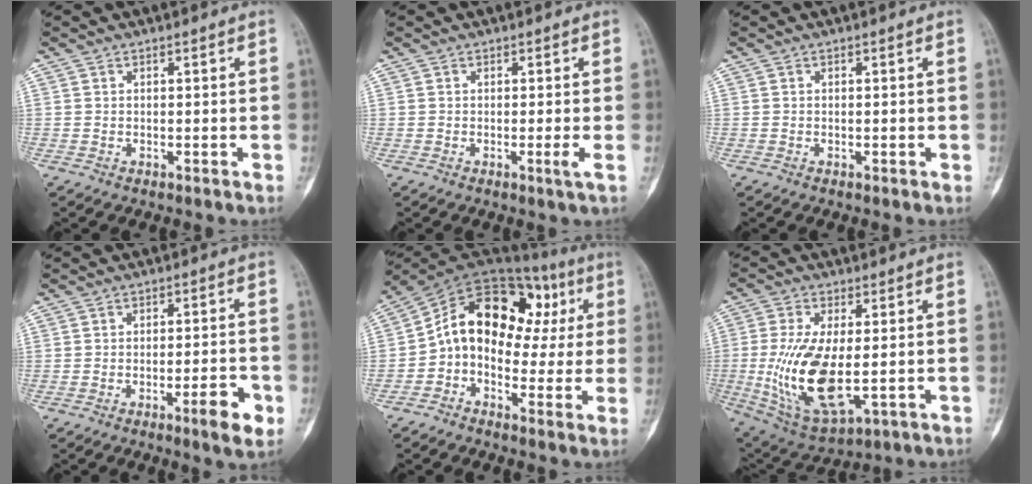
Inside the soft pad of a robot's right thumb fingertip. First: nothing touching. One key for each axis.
{"total": 1.2, "fx": -0.2, "fy": -0.3, "fz": 1.2, "tx": -0.016, "ty": -0.004, "tz": -0.006}
{"total": 0.0}
{"total": 6.3, "fx": -2.8, "fy": 1.4, "fz": 5.4, "tx": -0.067, "ty": 0.011, "tz": -0.039}
{"total": 19.2, "fx": 2.5, "fy": 13.4, "fz": 13.5, "tx": -0.164, "ty": 0.059, "tz": 0.033}
{"total": 16.6, "fx": -1.1, "fy": 7.8, "fz": 14.5, "tx": -0.286, "ty": -0.014, "tz": -0.001}